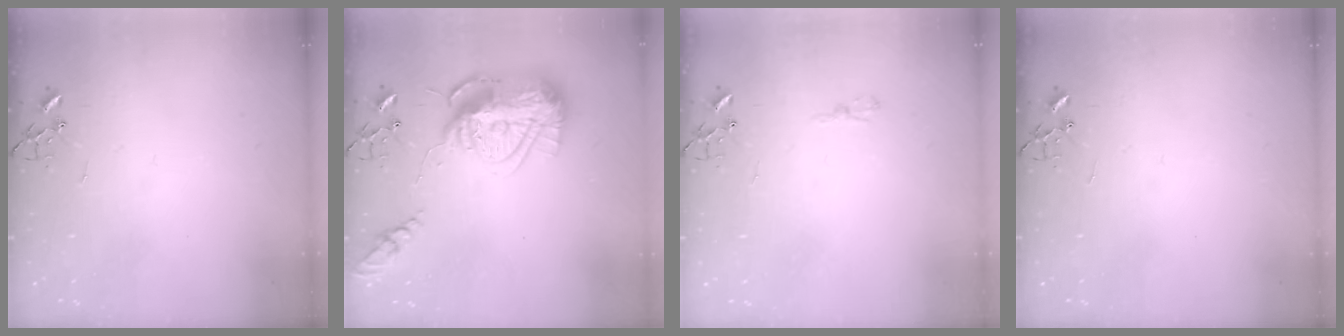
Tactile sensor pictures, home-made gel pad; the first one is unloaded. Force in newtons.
{"total": 18.9, "press": 18.9, "slide": 1.6}
{"total": 4.8, "press": 4.8, "slide": 0.5}
{"total": 0.0}